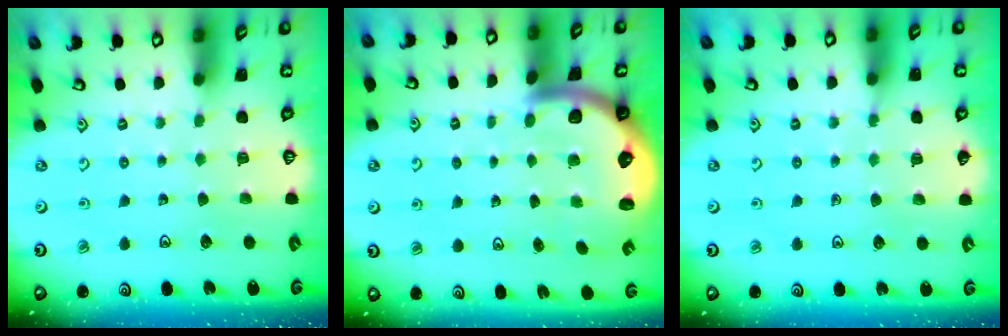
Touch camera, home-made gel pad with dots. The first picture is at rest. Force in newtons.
{"total": 4.3, "press": 4.2, "slide": 1.1}
{"total": 5.1, "press": 4.9, "slide": 1.4}